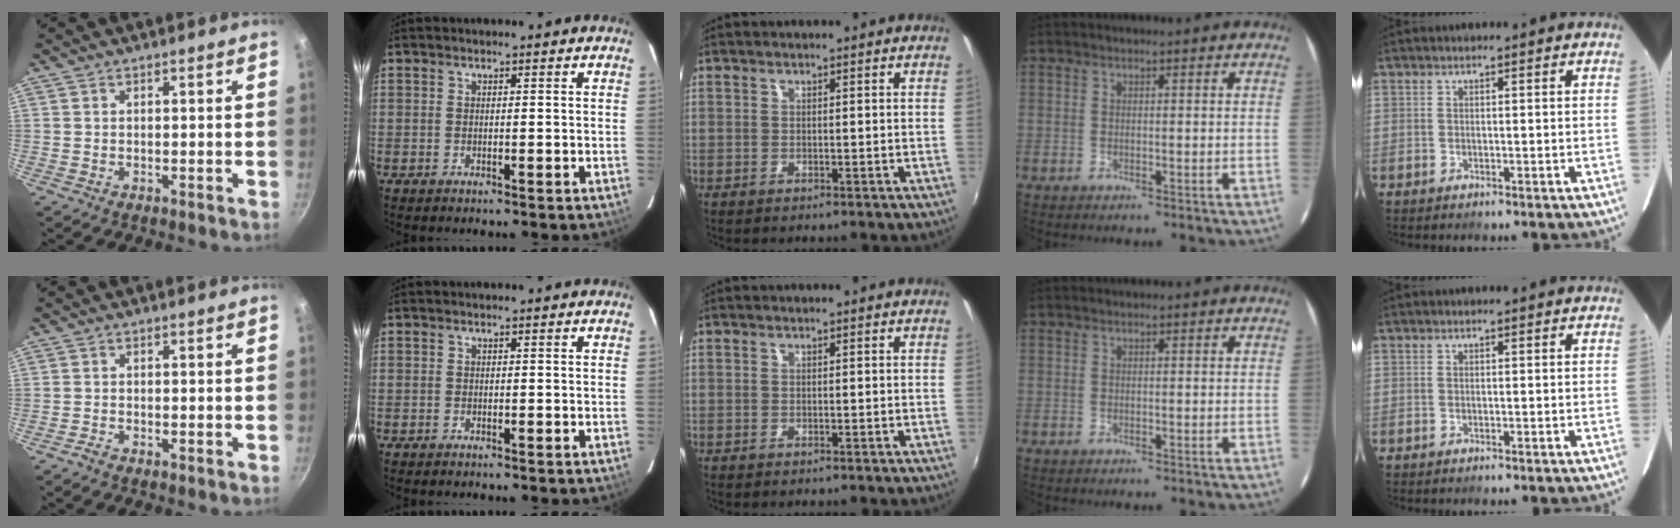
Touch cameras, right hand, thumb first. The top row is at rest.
{"thumb": {"total": 1.1, "force": [-0.9, 0.3, 0.6], "torque": [-0.018, 0.007, -0.022]}}